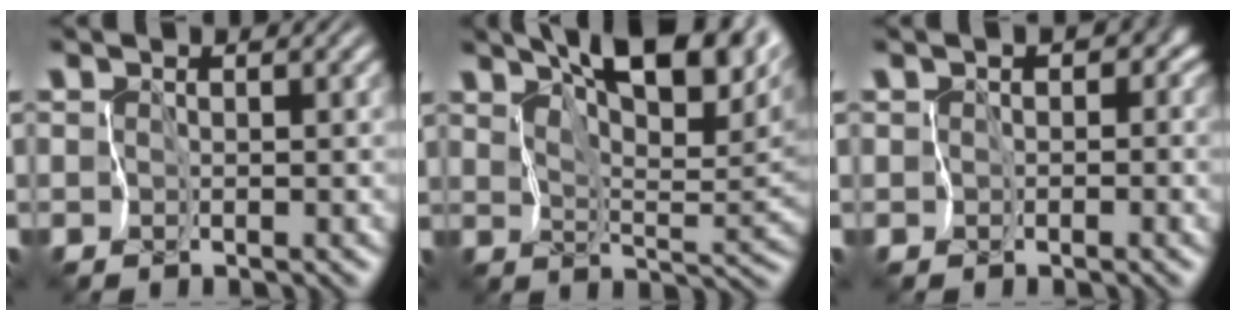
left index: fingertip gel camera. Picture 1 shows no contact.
{"total": 12.4, "force": [8.3, 3.9, 8.4], "torque": [-0.128, 0.011, 0.122]}
{"total": 3.6, "force": [-0.3, 3.2, 1.6], "torque": [-0.004, 0.020, -0.029]}